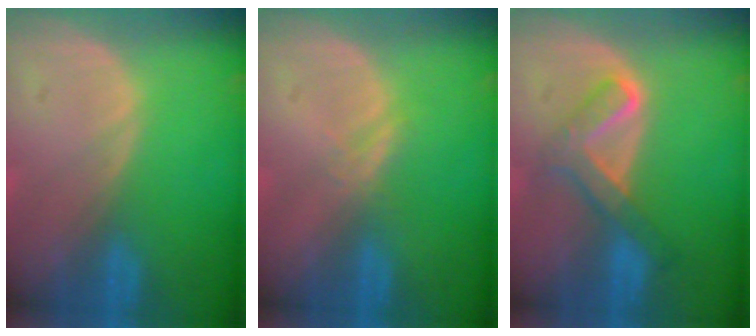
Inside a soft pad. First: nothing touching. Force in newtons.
{"total": 1.3, "press": 1.3, "slide": 0.1}
{"total": 5.7, "press": 5.6, "slide": 1.0}